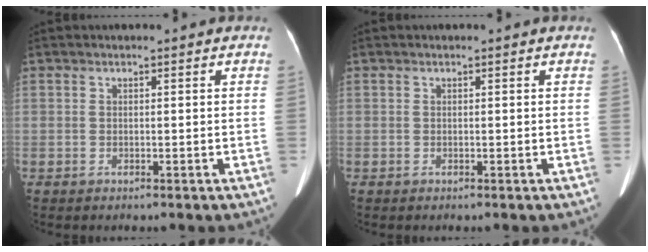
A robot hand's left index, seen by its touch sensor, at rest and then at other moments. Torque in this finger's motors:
{"motor_torque": [0.03, 0.03, 0.02, 0.01]}